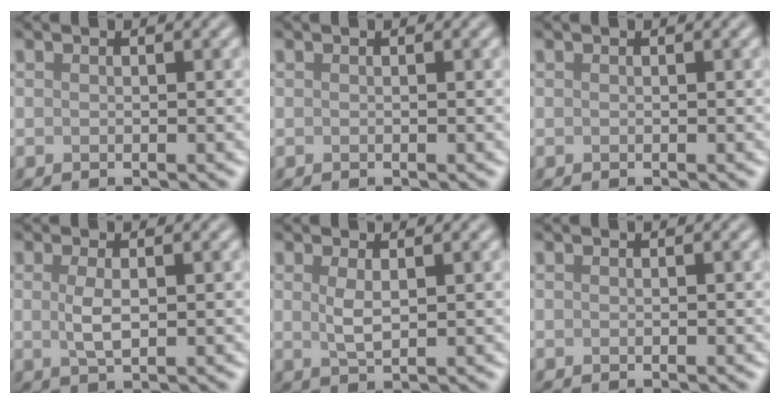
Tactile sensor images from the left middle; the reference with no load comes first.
{"total": 0.0}
{"total": 0.0}
{"total": 2.1, "force": [0.1, 0.8, 2.0], "torque": [-0.050, -0.001, 0.003]}
{"total": 1.8, "force": [0.5, 0.6, 1.6], "torque": [-0.041, -0.003, 0.012]}
{"total": 0.0}